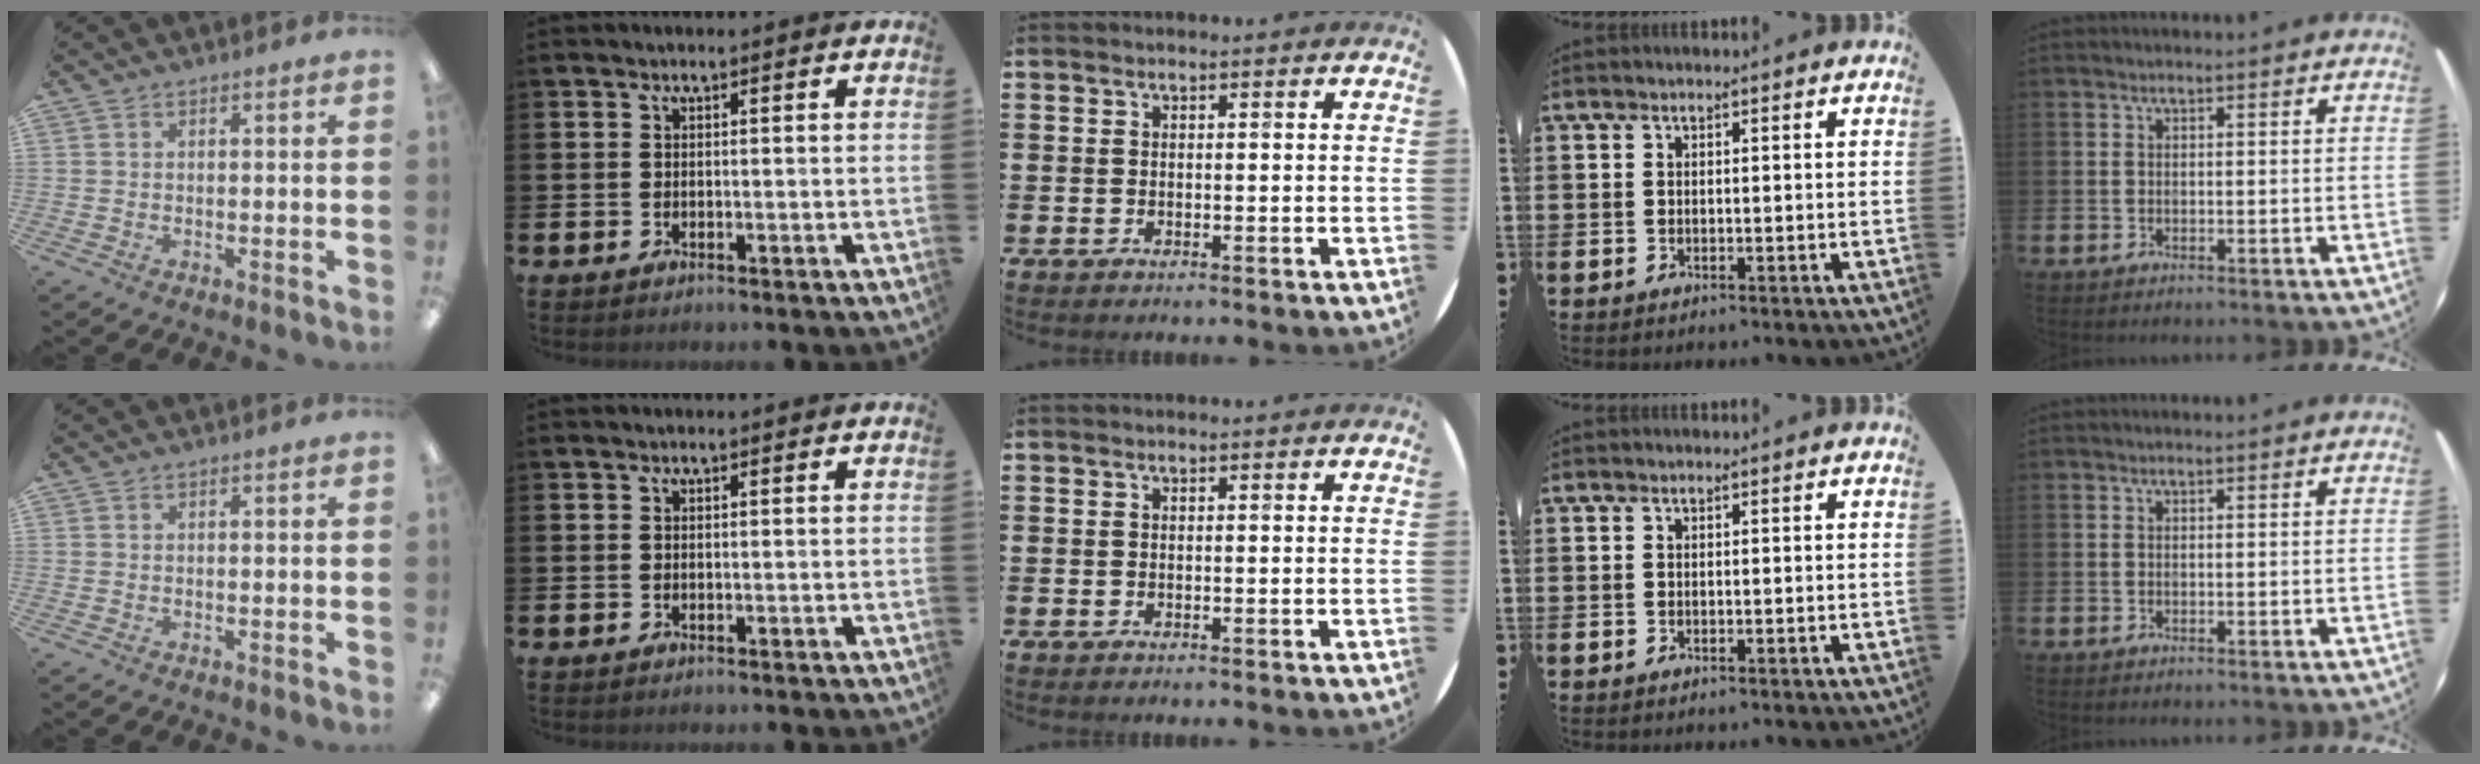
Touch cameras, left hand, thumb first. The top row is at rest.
{}